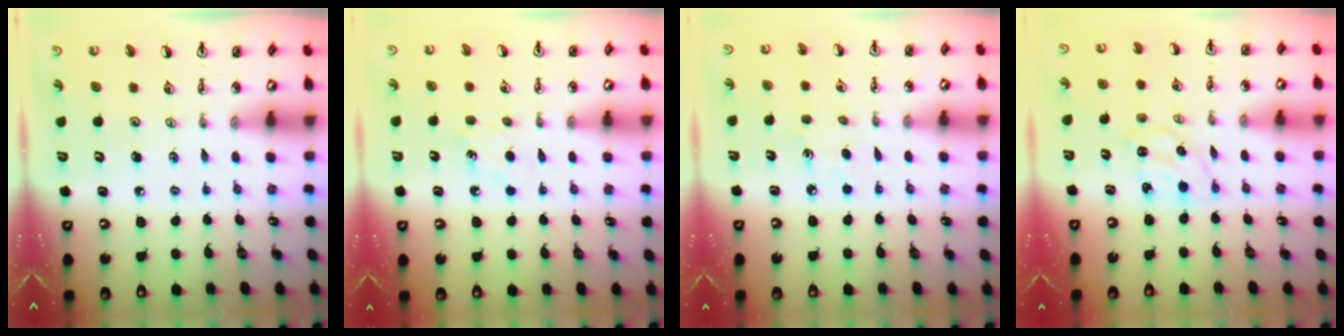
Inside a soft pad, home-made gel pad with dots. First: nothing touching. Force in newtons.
{"total": 4.4, "press": 4.4, "slide": 0.6}
{"total": 4.1, "press": 4.1, "slide": 0.4}
{"total": 1.2, "press": 1.2, "slide": 0.3}